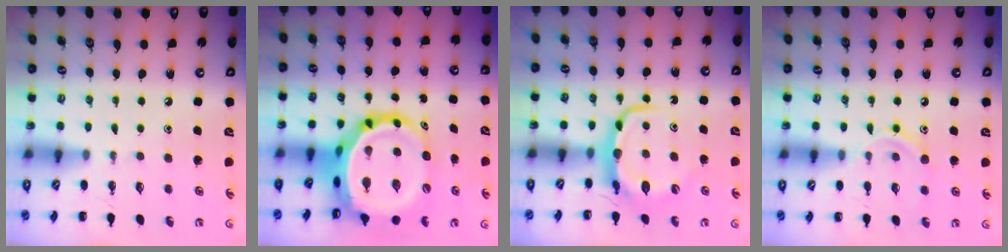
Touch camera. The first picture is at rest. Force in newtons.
{"total": 12.7, "press": 12.2, "slide": 3.5}
{"total": 6.6, "press": 6.5, "slide": 1.0}
{"total": 10.2, "press": 10.1, "slide": 1.7}